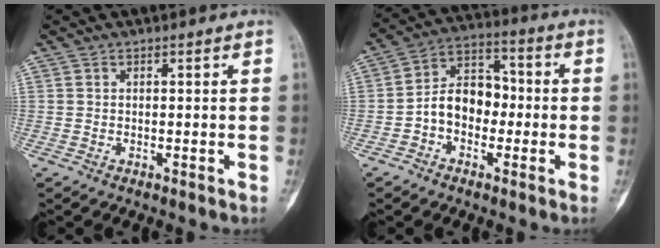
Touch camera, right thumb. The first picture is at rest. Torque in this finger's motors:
{"motor_torque": [0.26, 0.19, 0.51, -0.52, 0.04]}